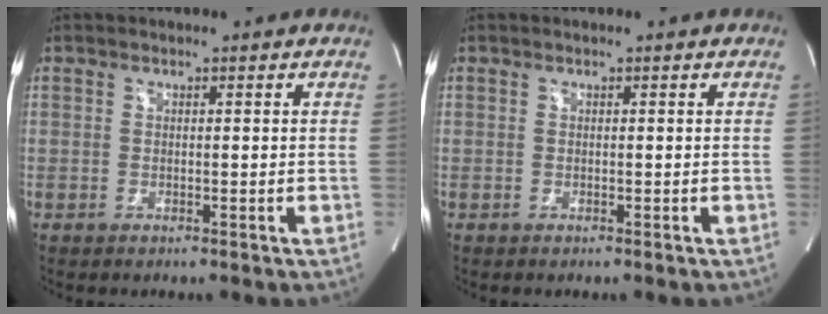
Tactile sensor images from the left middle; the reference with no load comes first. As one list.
[{"total": 0.0}]